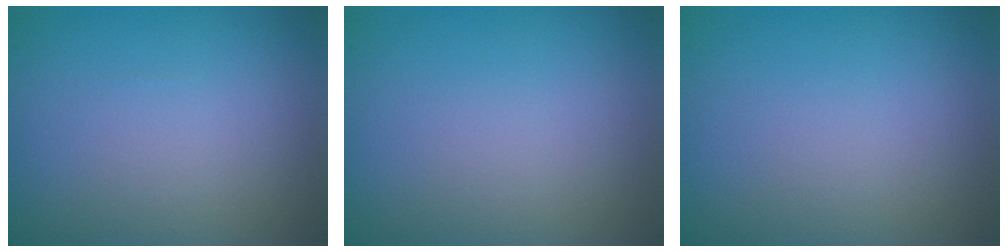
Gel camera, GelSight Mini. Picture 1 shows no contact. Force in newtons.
{"total": 0.0}
{"total": 0.0}